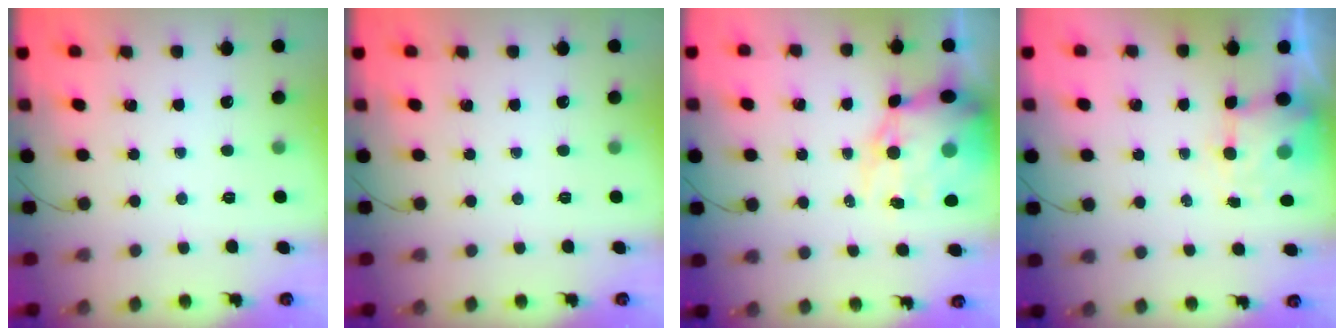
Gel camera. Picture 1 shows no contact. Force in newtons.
{"total": 0.0}
{"total": 15.4, "press": 14.9, "slide": 3.9}
{"total": 5.1, "press": 5.1, "slide": 0.6}